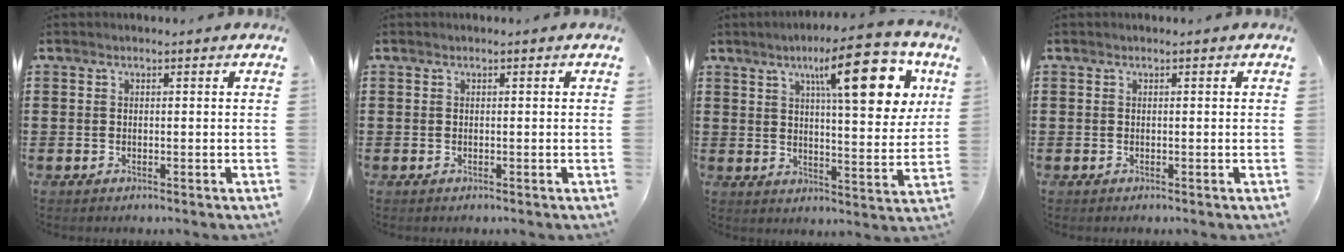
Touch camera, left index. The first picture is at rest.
{"total": 0.0}
{"total": 15.1, "force": [7.5, 3.9, 12.5], "torque": [-0.196, -0.013, 0.113]}
{"total": 0.0}